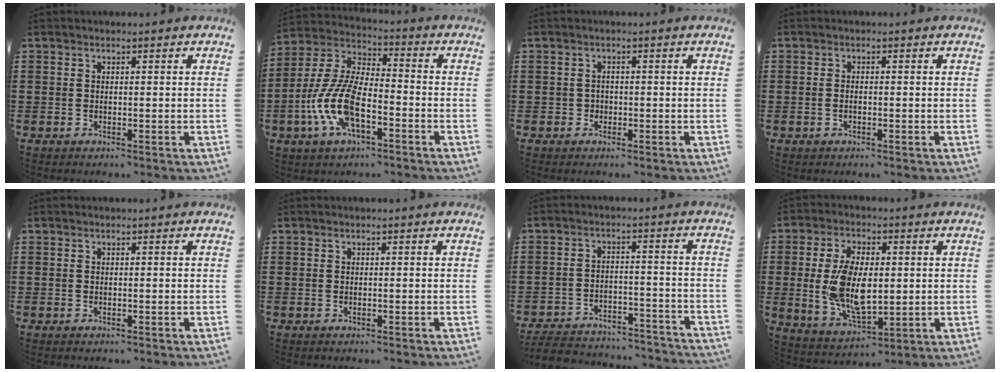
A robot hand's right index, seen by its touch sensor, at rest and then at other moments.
{"total": 11.2, "force": [-4.0, 5.1, 9.1], "torque": [-0.230, -0.009, -0.081]}
{"total": 1.1, "force": [-0.5, 1.0, 0.2], "torque": [-0.007, 0.002, -0.012]}
{"total": 0.8, "force": [-0.2, 0.3, 0.7], "torque": [-0.014, -0.001, -0.004]}
{"total": 0.0}
{"total": 0.0}
{"total": 5.6, "force": [-5.3, 0.9, 1.3], "torque": [-0.031, 0.004, -0.107]}
{"total": 10.4, "force": [0.5, 5.6, 8.7], "torque": [-0.195, 0.004, 0.007]}